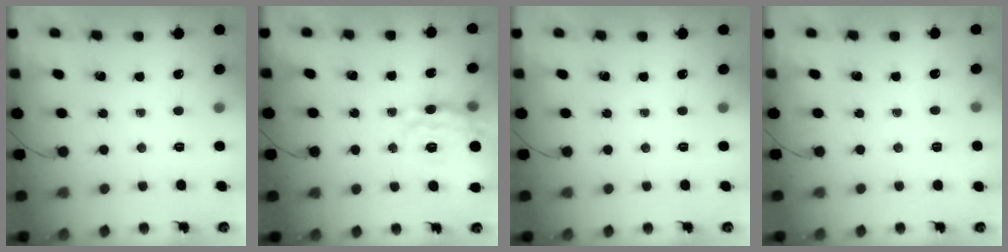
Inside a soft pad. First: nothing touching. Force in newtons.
{"total": 16.4, "press": 16.3, "slide": 1.8}
{"total": 0.0}
{"total": 2.0, "press": 1.3, "slide": 1.5}